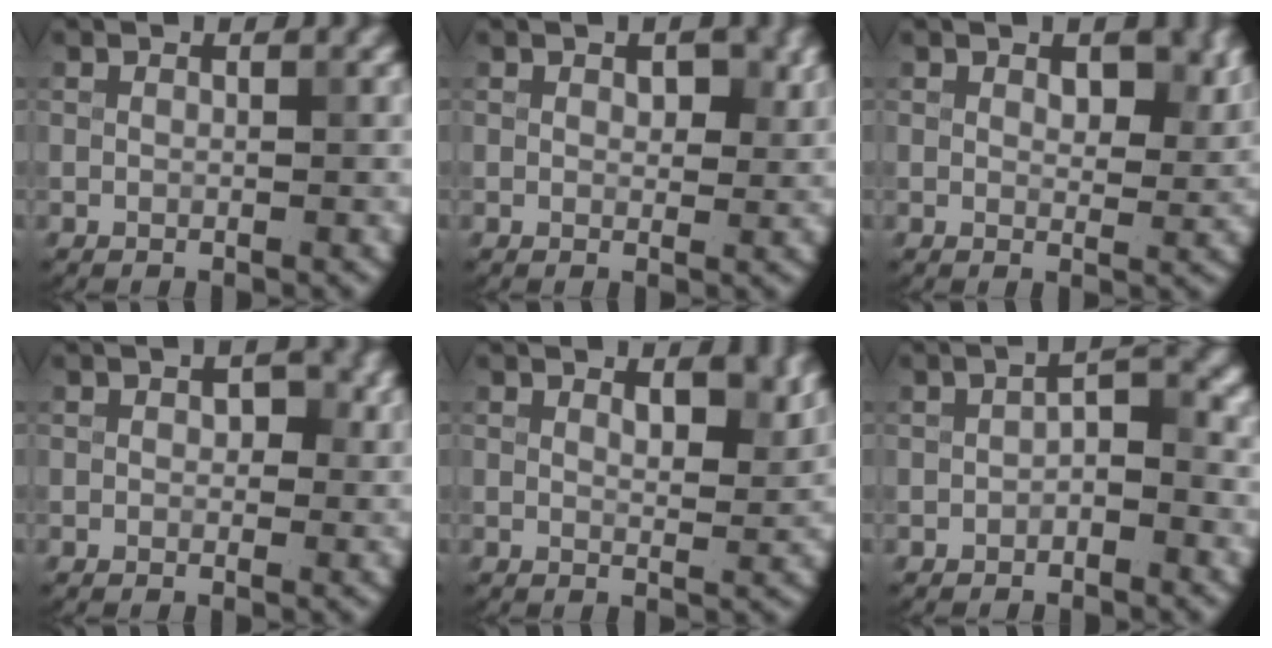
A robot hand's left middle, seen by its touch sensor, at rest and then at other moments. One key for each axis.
{"total": 2.0, "fx": 0.8, "fy": 1.2, "fz": 1.4, "tx": -0.015, "ty": -0.005, "tz": 0.015}
{"total": 3.0, "fx": 1.4, "fy": 1.7, "fz": 2.1, "tx": -0.030, "ty": -0.006, "tz": 0.023}
{"total": 1.8, "fx": 0.4, "fy": 1.2, "fz": 1.3, "tx": -0.014, "ty": -0.003, "tz": 0.004}
{"total": 2.8, "fx": 1.6, "fy": 1.1, "fz": 2.0, "tx": -0.028, "ty": -0.005, "tz": 0.027}
{"total": 2.1, "fx": -0.8, "fy": 1.0, "fz": 1.7, "tx": -0.027, "ty": 0.010, "tz": -0.016}